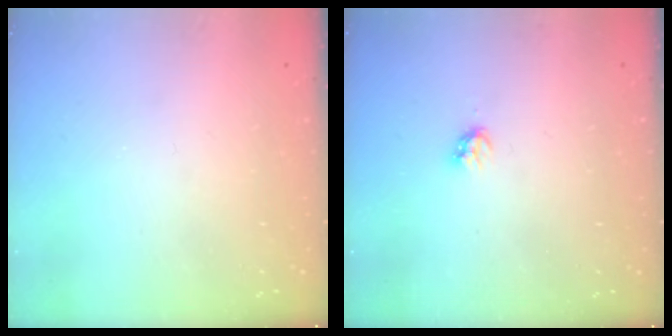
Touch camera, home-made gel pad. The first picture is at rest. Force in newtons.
{"total": 2.4, "press": 2.4, "slide": 0.3}